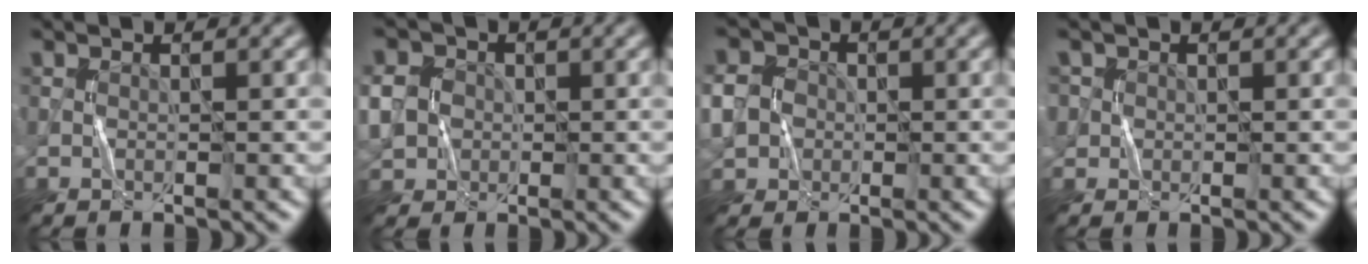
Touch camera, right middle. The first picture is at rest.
{"total": 5.9, "force": [-0.4, 5.3, 2.5], "torque": [-0.060, 0.012, -0.028]}
{"total": 6.5, "force": [-0.8, 5.9, 2.6], "torque": [-0.069, 0.011, -0.043]}
{"total": 1.4, "force": [0.5, 1.3, 0.1], "torque": [-0.004, 0.005, 0.008]}